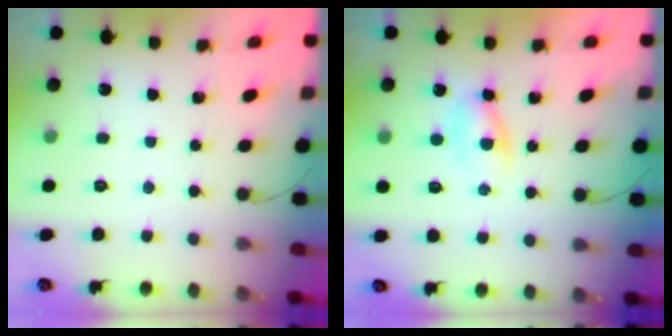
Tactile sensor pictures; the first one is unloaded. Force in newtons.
{"total": 2.3, "press": 2.2, "slide": 0.8}